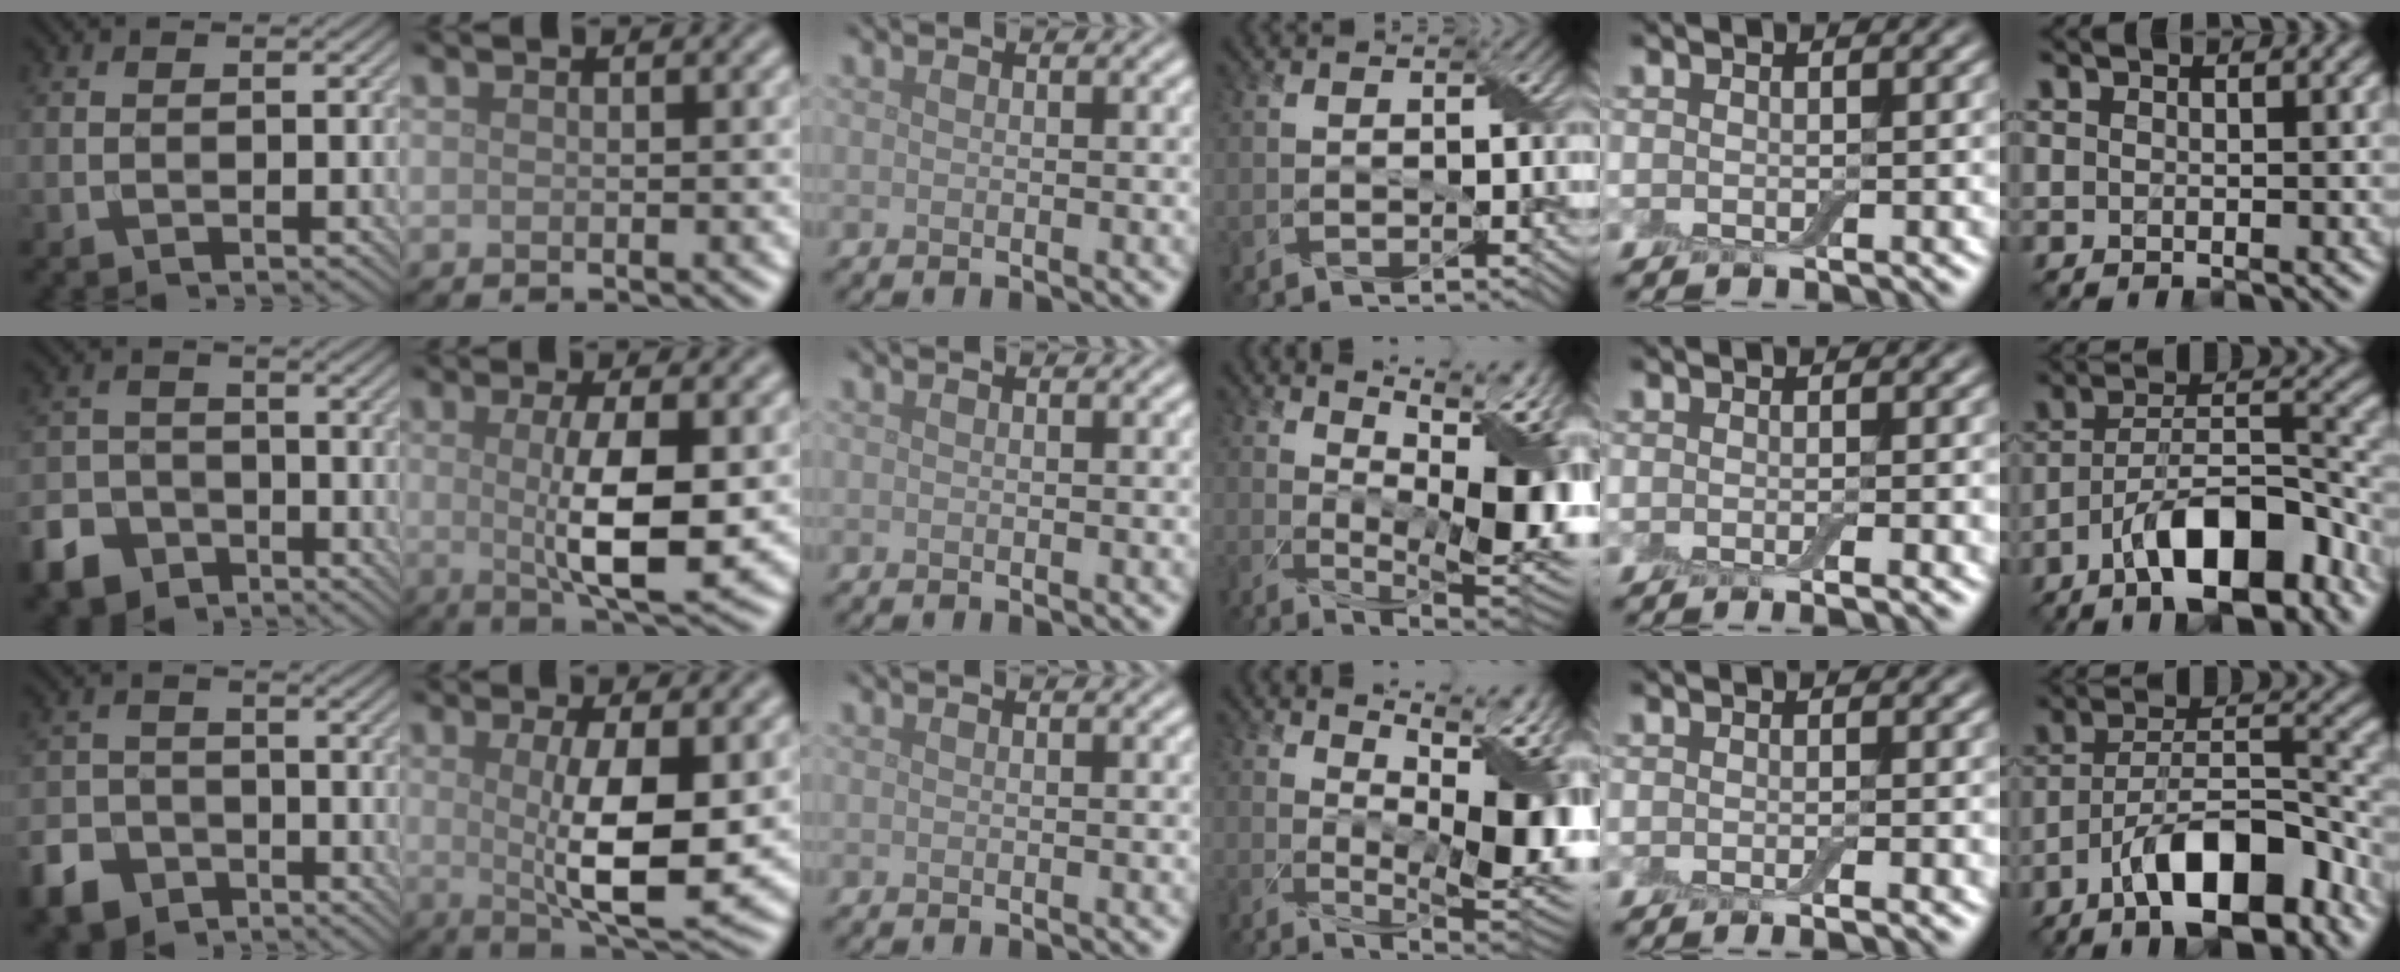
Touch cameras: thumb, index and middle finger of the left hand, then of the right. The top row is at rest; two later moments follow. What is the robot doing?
{"motion": "wrap", "object": "adhesive wrap"}